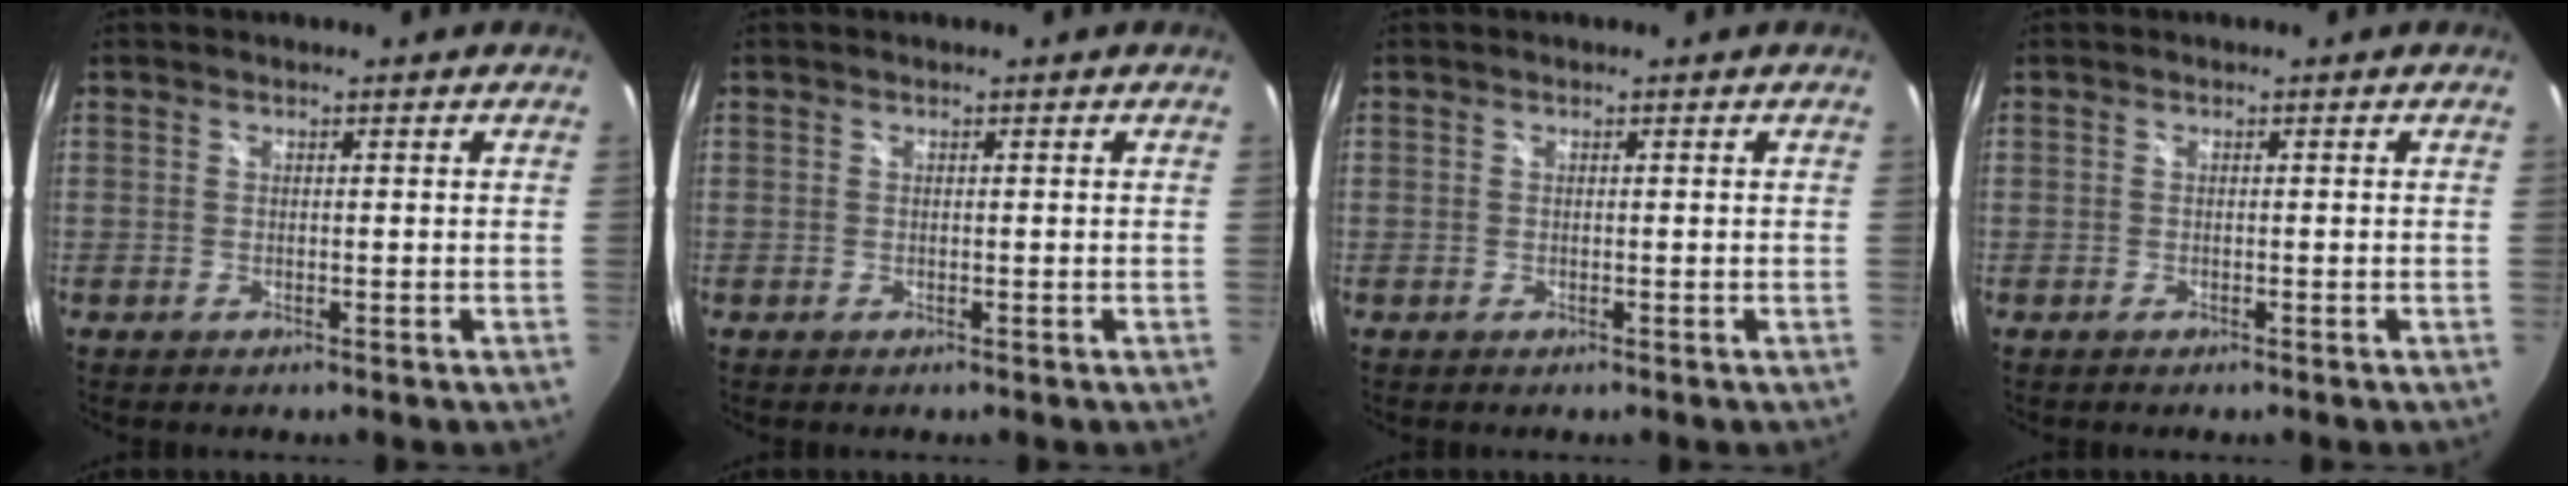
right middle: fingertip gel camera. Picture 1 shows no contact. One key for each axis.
{"total": 0.0}
{"total": 0.0}
{"total": 0.0}